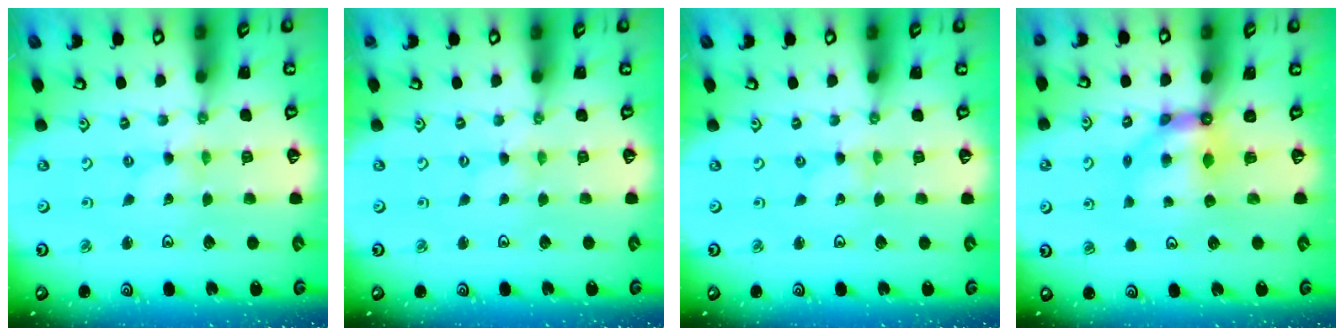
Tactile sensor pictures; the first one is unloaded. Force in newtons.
{"total": 0.0}
{"total": 0.0}
{"total": 6.9, "press": 6.9, "slide": 0.6}